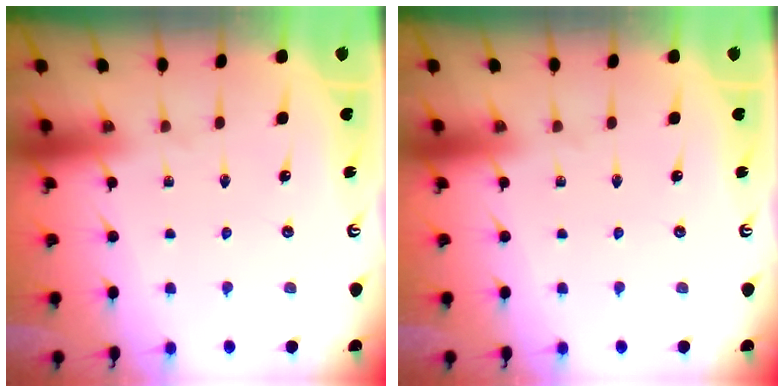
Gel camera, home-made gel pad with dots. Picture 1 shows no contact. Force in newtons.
{"total": 0.0}